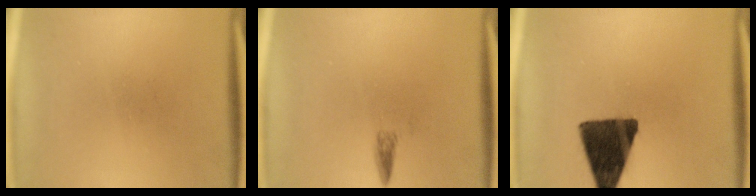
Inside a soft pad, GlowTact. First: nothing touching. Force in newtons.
{"total": 1.2}
{"total": 14.5}